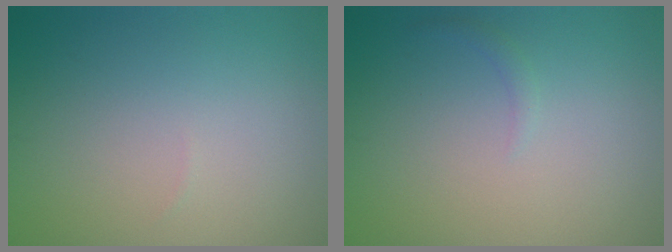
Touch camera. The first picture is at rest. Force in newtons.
{"total": 0.7, "press": 0.7, "slide": 0.1}